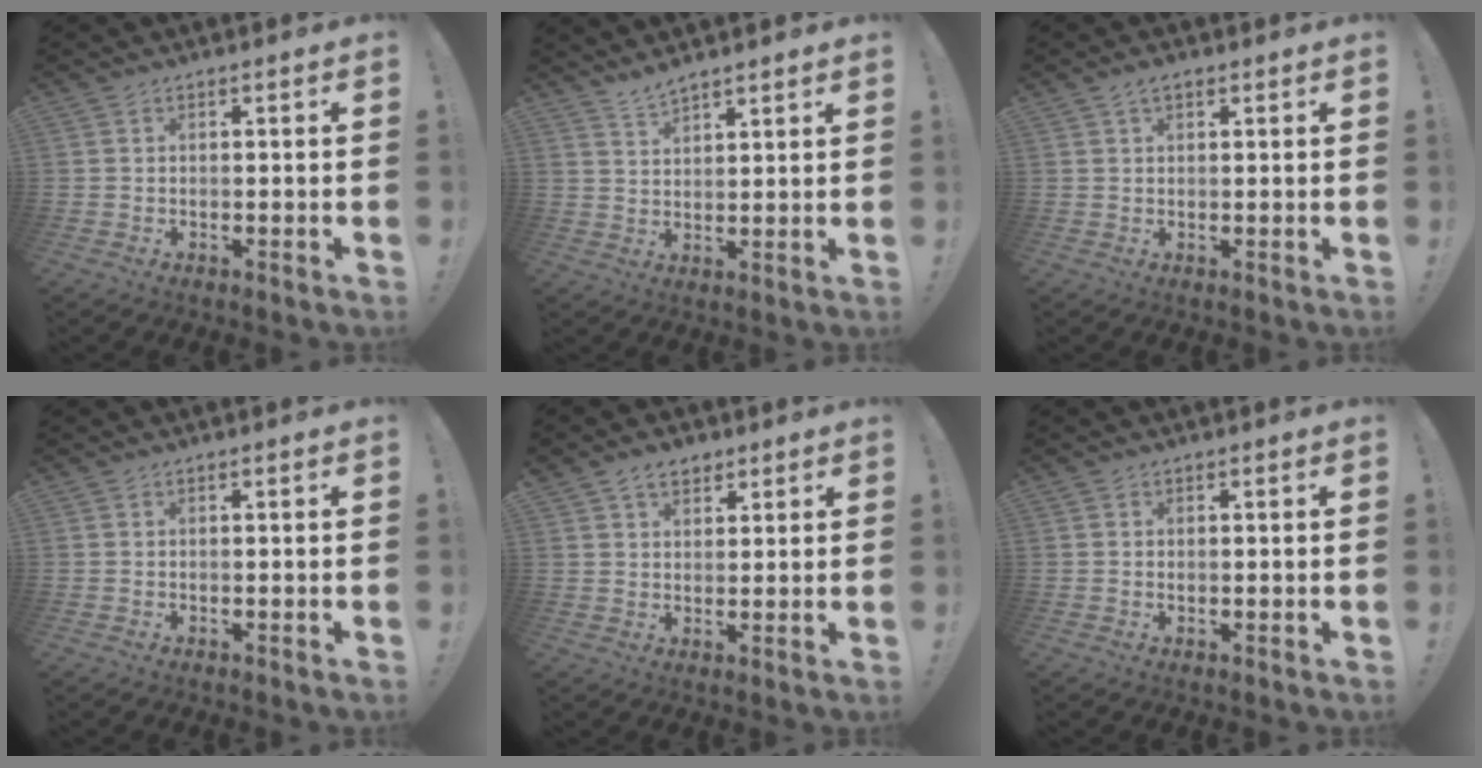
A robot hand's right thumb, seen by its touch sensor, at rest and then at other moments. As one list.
[{"total": 4.4, "force": [4.2, 0.9, 1.1], "torque": [-0.016, -0.028, 0.077]}, {"total": 2.4, "force": [1.5, 1.0, 1.6], "torque": [-0.027, -0.001, 0.026]}, {"total": 0.0}, {"total": 5.5, "force": [3.5, 3.6, 2.3], "torque": [-0.033, -0.009, 0.065]}, {"total": 0.0}]